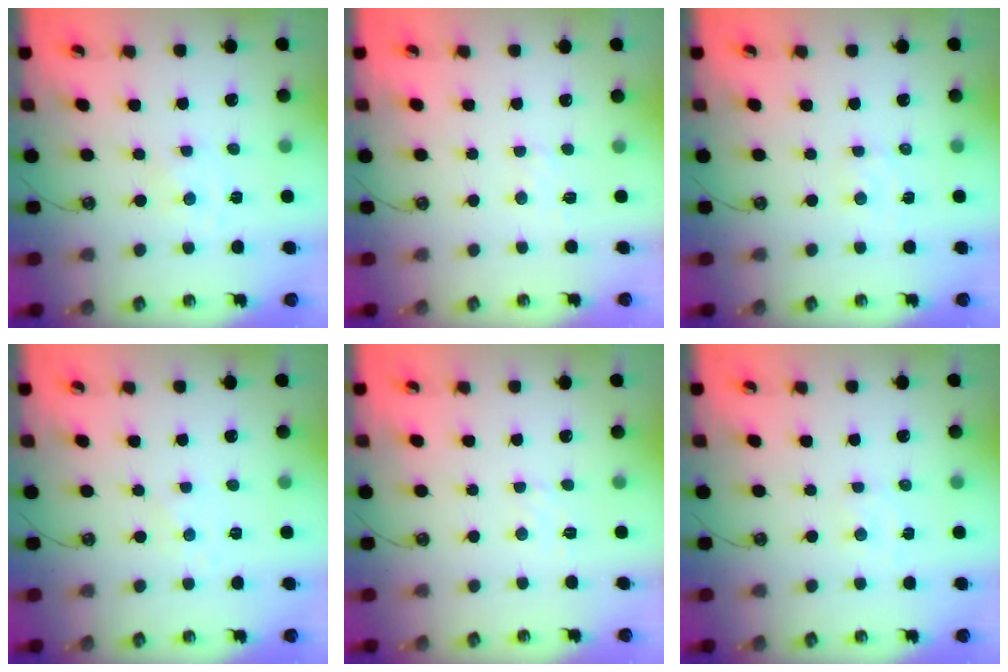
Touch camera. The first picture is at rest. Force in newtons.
{"total": 6.2, "press": 6.1, "slide": 0.7}
{"total": 1.7, "press": 1.6, "slide": 0.3}
{"total": 1.4, "press": 1.3, "slide": 0.4}
{"total": 5.1, "press": 5.0, "slide": 0.6}
{"total": 2.0, "press": 1.9, "slide": 0.3}